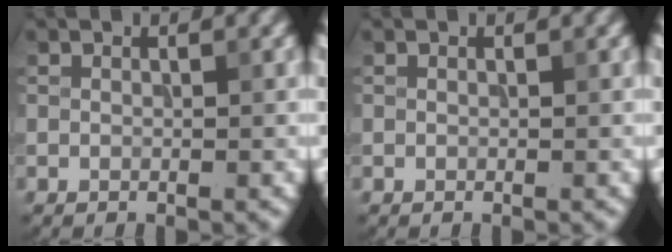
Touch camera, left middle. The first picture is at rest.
{"total": 0.0}